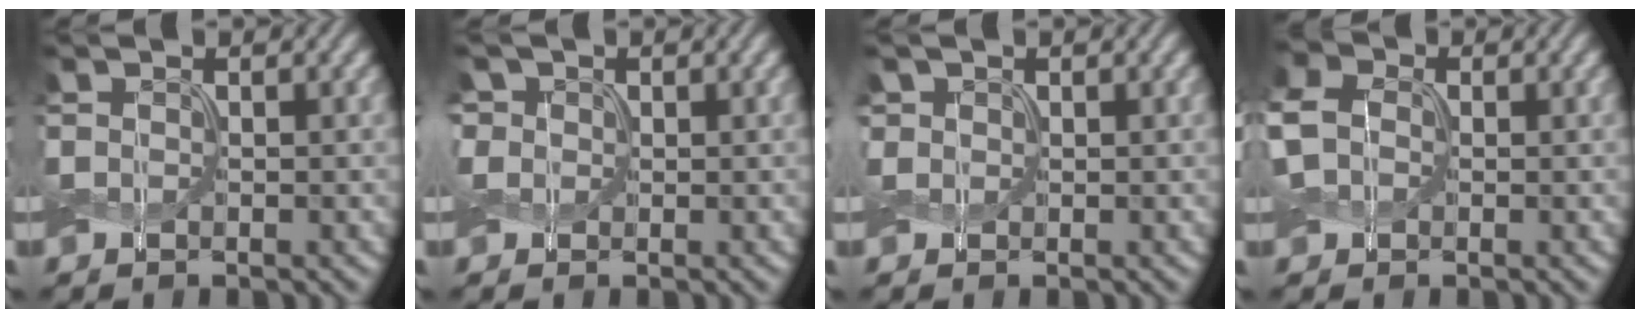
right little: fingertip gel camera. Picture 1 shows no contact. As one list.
[{"total": 2.1, "force": [1.1, 1.7, 0.6], "torque": [-0.026, 0.002, 0.021]}, {"total": 1.1, "force": [0.6, 0.9, 0.3], "torque": [-0.007, 0.004, 0.009]}, {"total": 5.5, "force": [0.7, 4.4, 3.2], "torque": [-0.091, 0.023, -0.001]}]